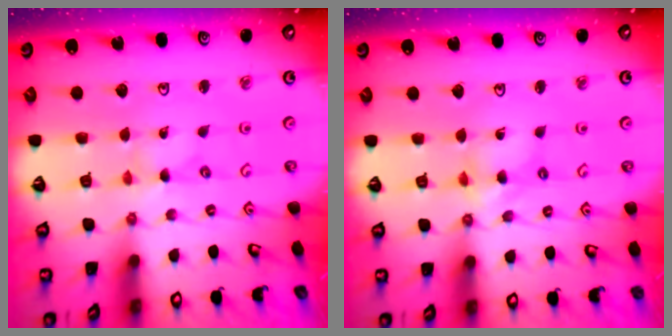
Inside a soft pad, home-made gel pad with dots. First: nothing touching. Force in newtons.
{"total": 5.4, "press": 5.3, "slide": 0.5}